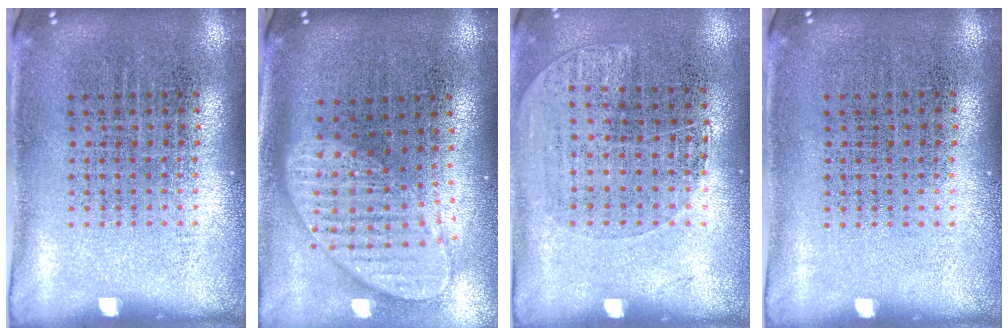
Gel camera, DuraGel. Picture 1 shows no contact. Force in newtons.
{"total": 2.0, "press": 1.6, "slide": 1.2}
{"total": 1.1, "press": 0.9, "slide": 0.6}
{"total": 0.0}